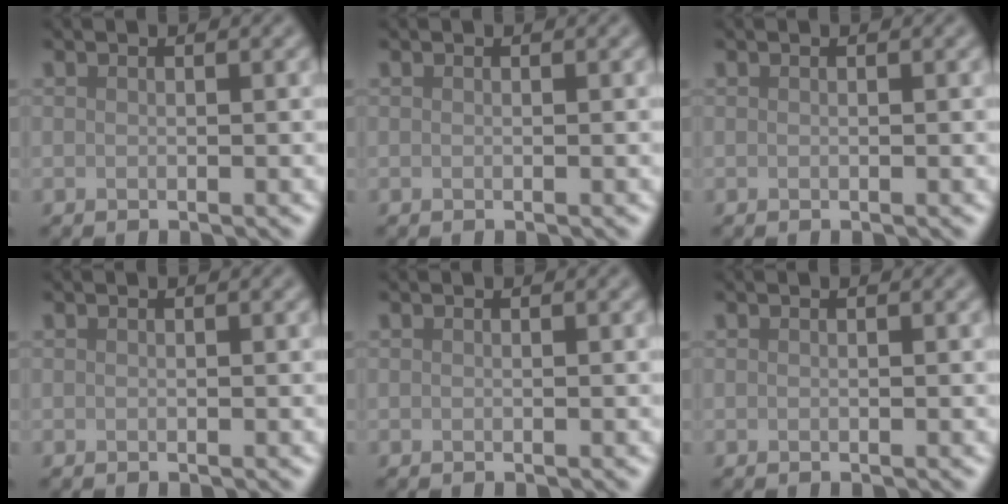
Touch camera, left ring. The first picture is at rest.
{"total": 0.0}
{"total": 0.0}
{"total": 0.0}
{"total": 0.0}
{"total": 0.0}